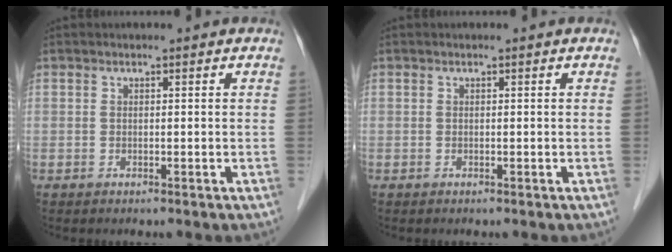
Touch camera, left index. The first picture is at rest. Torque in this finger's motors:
{"motor_torque": [0.00, 0.00, 0.00, 0.00]}